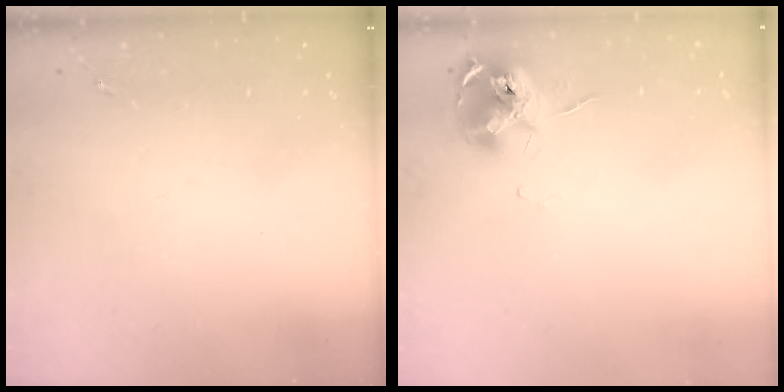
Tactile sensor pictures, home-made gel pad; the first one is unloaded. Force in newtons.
{"total": 12.0, "press": 11.9, "slide": 1.3}